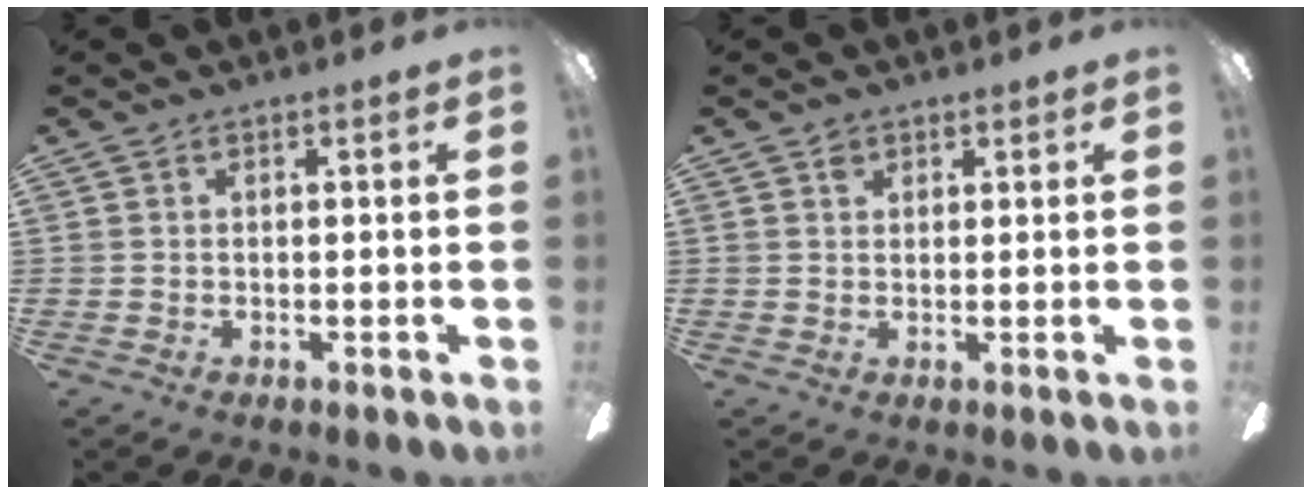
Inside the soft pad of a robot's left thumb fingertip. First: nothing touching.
{"total": 2.0, "force": [1.3, 1.4, 0.5], "torque": [-0.003, -0.001, 0.022]}